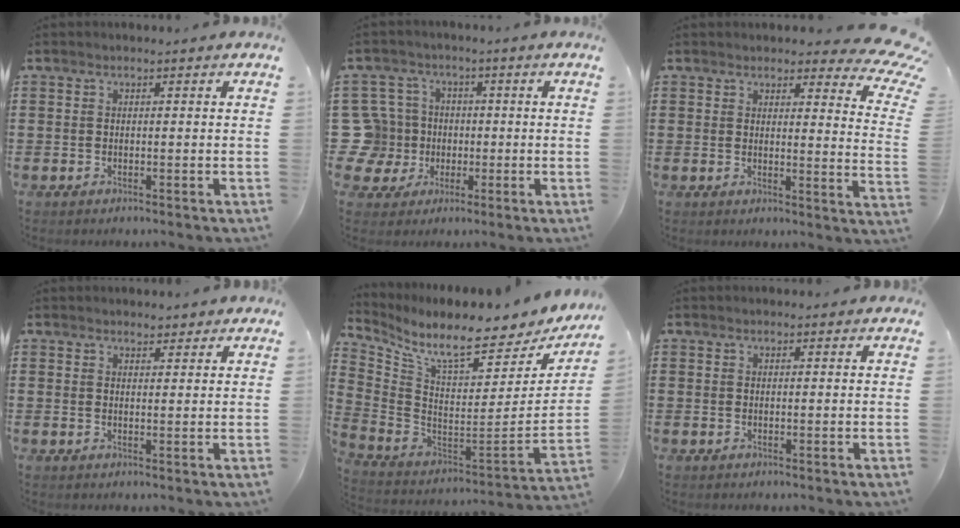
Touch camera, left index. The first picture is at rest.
{"total": 9.0, "force": [-0.3, 8.6, 2.6], "torque": [-0.121, 0.008, -0.004]}
{"total": 5.3, "force": [4.3, 1.4, 2.7], "torque": [-0.039, -0.022, 0.071]}
{"total": 2.2, "force": [2.0, 0.8, 0.4], "torque": [-0.011, 0.005, 0.038]}
{"total": 9.5, "force": [7.5, 1.0, 5.7], "torque": [-0.127, -0.076, 0.121]}
{"total": 0.8, "force": [0.4, 0.7, 0.1], "torque": [-0.004, 0.004, 0.008]}